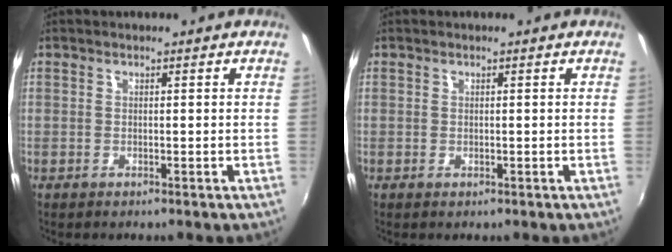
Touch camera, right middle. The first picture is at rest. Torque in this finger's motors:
{"motor_torque": [-0.18, 0.11, 0.02, 0.01]}